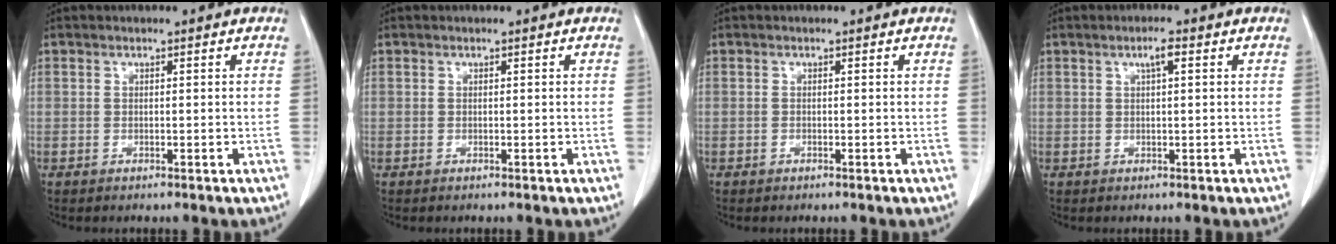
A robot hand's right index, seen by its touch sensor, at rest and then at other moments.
{"total": 0.0}
{"total": 0.0}
{"total": 2.0, "force": [0.8, 0.2, 1.8], "torque": [-0.034, 0.003, 0.013]}